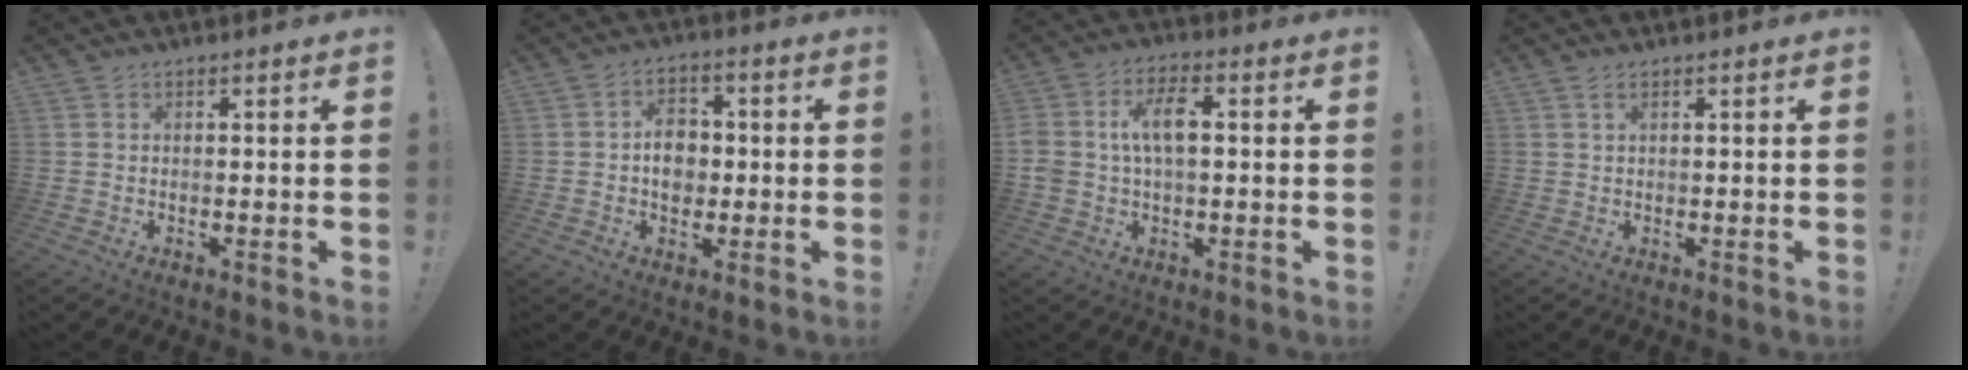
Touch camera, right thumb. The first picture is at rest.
{"total": 8.3, "force": [-0.2, 6.6, 5.1], "torque": [-0.071, 0.009, -0.002]}
{"total": 9.0, "force": [0.8, 5.1, 7.4], "torque": [-0.137, 0.010, 0.012]}
{"total": 1.3, "force": [0.5, 0.3, 1.2], "torque": [-0.023, 0.000, 0.009]}